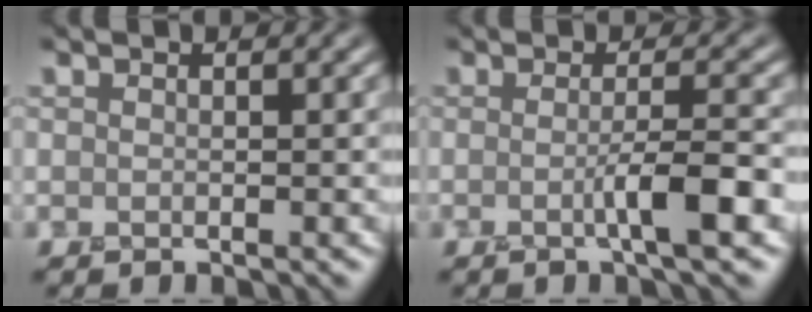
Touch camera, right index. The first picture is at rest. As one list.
[{"total": 3.1, "force": [-0.8, 0.1, 3.0], "torque": [-0.051, 0.008, -0.018]}]